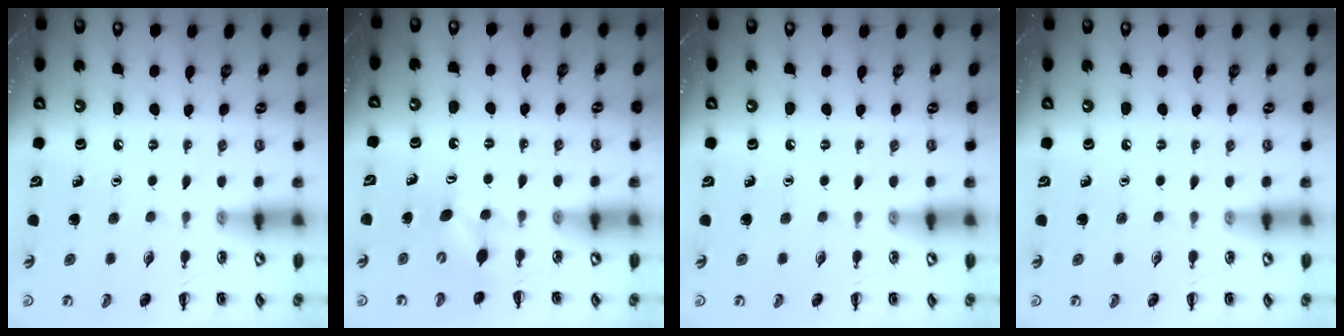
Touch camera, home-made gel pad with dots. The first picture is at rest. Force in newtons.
{"total": 4.0, "press": 3.9, "slide": 0.9}
{"total": 0.0}
{"total": 0.0}